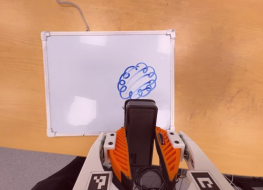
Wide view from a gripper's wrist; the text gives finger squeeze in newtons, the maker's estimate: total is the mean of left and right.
{"total": 5.4, "left": 3.3, "right": 7.4}